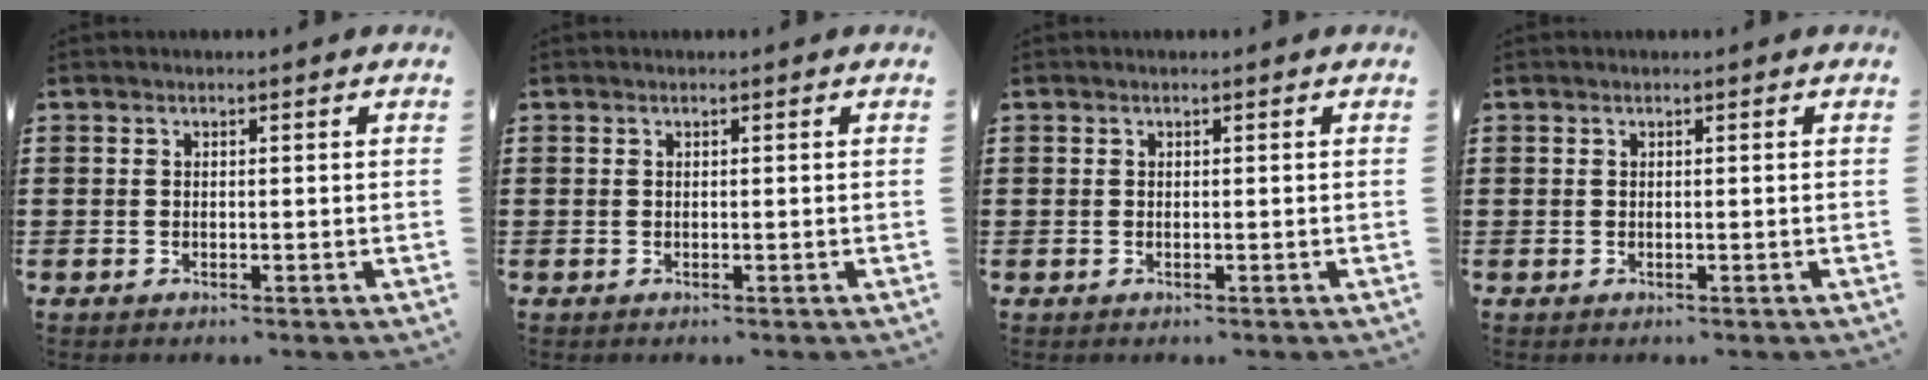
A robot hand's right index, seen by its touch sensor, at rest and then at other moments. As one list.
[{"total": 0.0}, {"total": 0.0}, {"total": 0.0}]